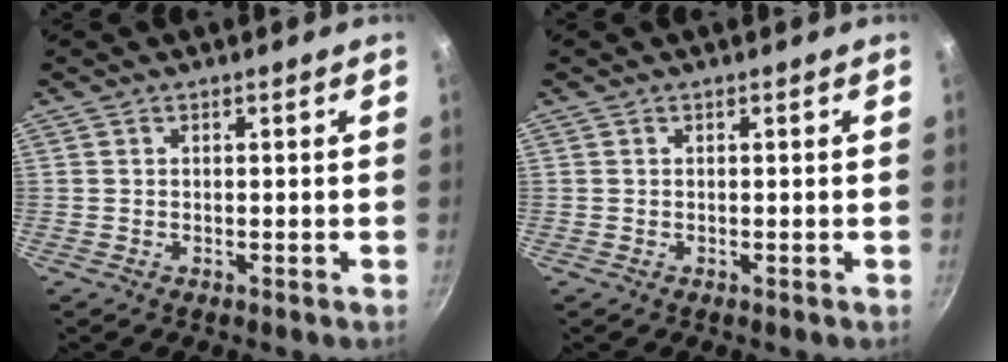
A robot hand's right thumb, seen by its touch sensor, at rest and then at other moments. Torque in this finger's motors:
{"motor_torque": [0.00, 0.00, 0.00, 0.00, 0.00]}